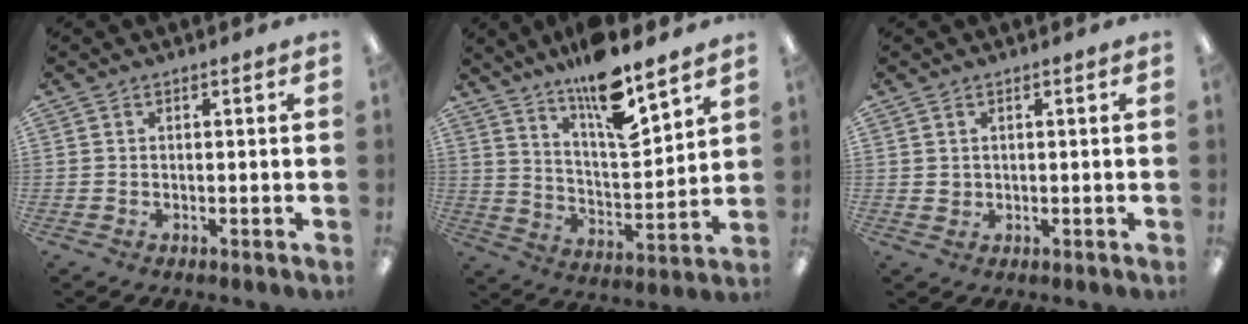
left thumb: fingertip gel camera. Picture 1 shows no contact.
{"total": 14.6, "force": [11.6, 3.3, 8.2], "torque": [-0.146, -0.078, 0.196]}
{"total": 1.5, "force": [1.0, 1.1, 0.2], "torque": [-0.006, 0.001, 0.019]}